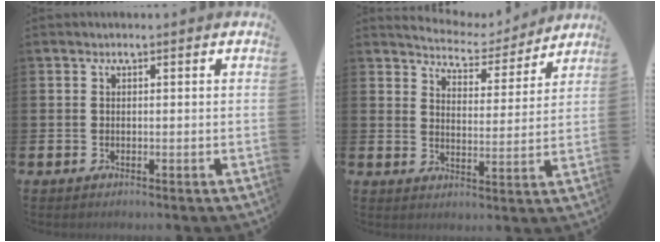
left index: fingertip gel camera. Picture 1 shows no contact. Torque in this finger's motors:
{"motor_torque": [0.91, -1.15, 0.08, -0.01]}